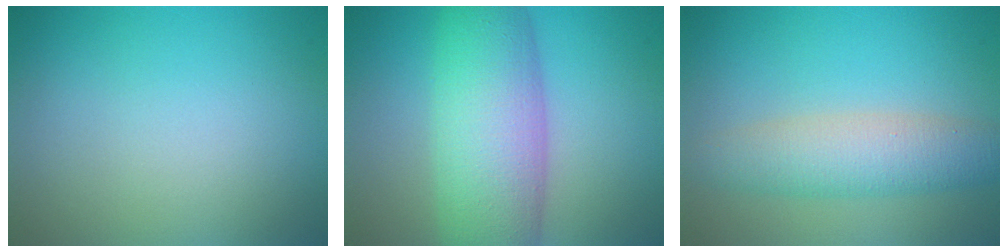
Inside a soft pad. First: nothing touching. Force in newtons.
{"total": 9.6, "press": 9.6, "slide": 0.1}
{"total": 4.6, "press": 4.6, "slide": 0.1}